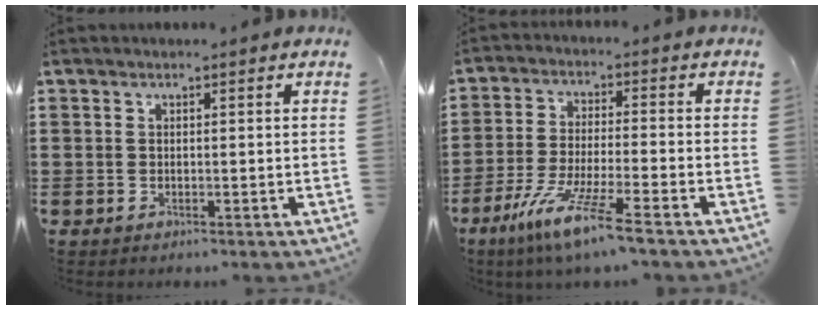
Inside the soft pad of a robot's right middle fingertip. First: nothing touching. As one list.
[{"total": 8.6, "force": [-6.4, -0.2, 5.8], "torque": [-0.125, -0.018, -0.125]}]